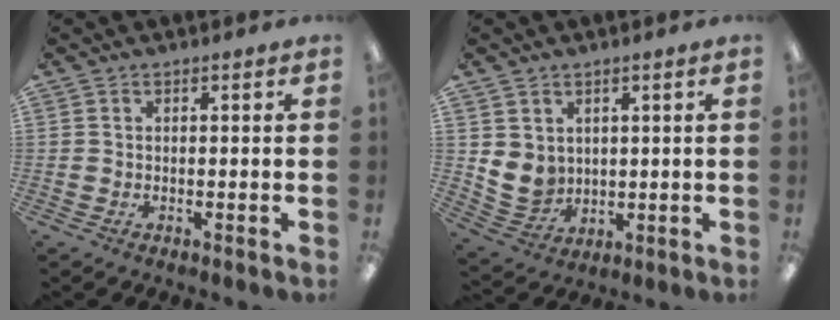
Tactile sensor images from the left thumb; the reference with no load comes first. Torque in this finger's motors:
{"motor_torque": [-0.34, 0.41, -0.03, -0.11, 0.02]}